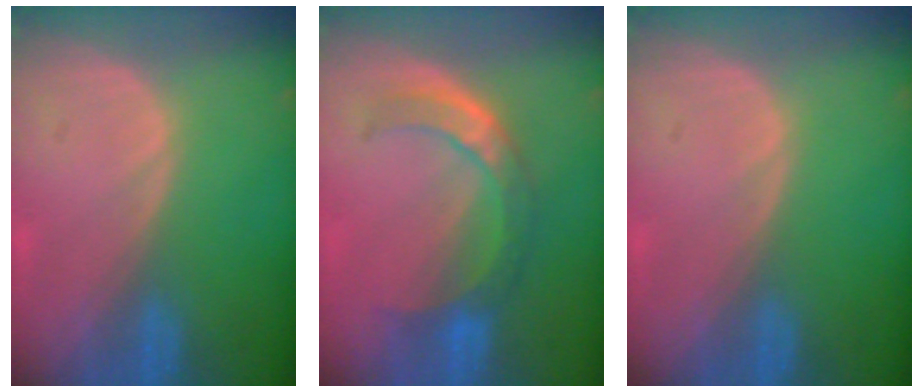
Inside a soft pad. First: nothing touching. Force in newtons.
{"total": 6.6, "press": 6.2, "slide": 2.3}
{"total": 0.0}